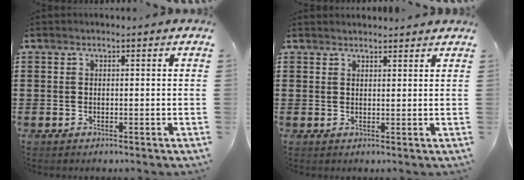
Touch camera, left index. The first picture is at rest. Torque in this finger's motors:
{"motor_torque": [0.77, -0.50, -0.04, -0.01]}